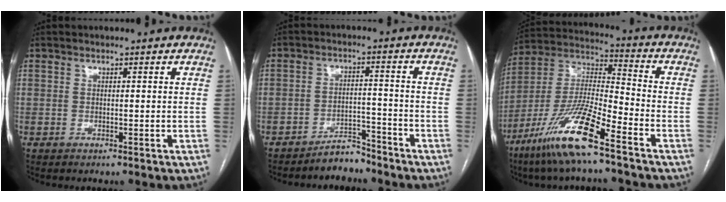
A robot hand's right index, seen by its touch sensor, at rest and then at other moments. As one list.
[{"total": 4.4, "force": [-4.1, 1.3, 0.6], "torque": [-0.005, 0.000, -0.070]}, {"total": 15.7, "force": [-9.8, 1.3, 12.2], "torque": [-0.253, -0.023, -0.189]}]